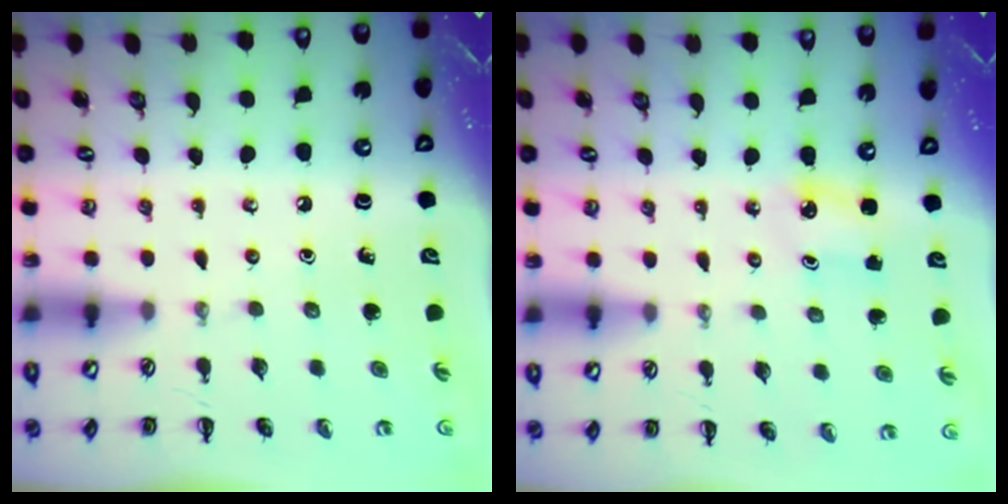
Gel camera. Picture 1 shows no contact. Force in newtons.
{"total": 1.9, "press": 1.8, "slide": 0.3}